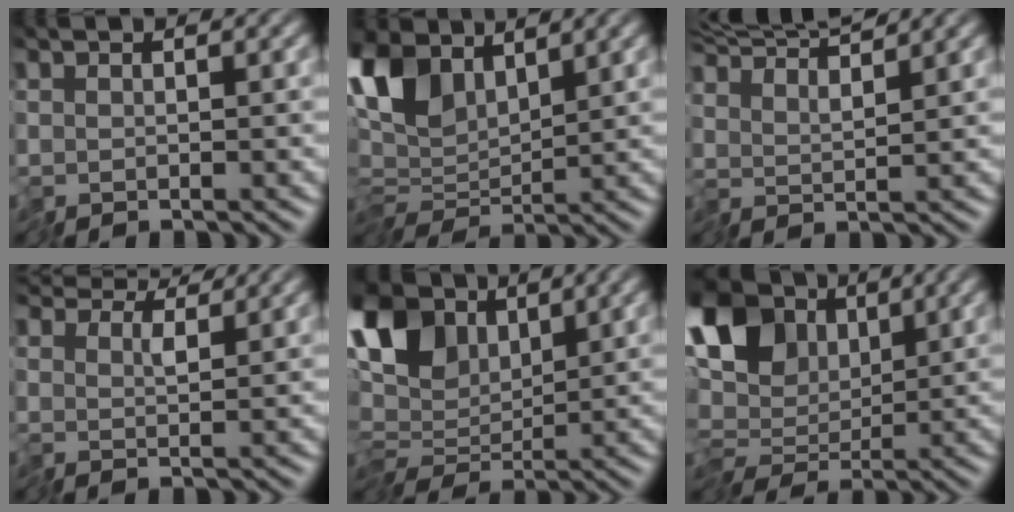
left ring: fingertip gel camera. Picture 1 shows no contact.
{"total": 7.9, "force": [2.8, 4.2, 6.1], "torque": [-0.142, 0.012, 0.038]}
{"total": 6.8, "force": [6.2, 0.5, 2.6], "torque": [-0.059, 0.020, 0.099]}
{"total": 4.3, "force": [3.9, 1.2, 1.3], "torque": [-0.035, 0.011, 0.052]}
{"total": 9.7, "force": [2.6, 5.8, 7.4], "torque": [-0.146, 0.014, 0.034]}
{"total": 10.6, "force": [2.2, 7.0, 7.7], "torque": [-0.142, 0.016, 0.023]}